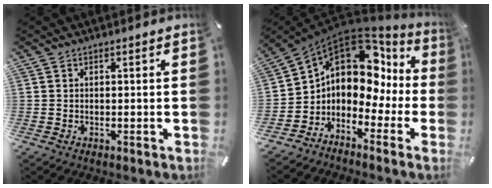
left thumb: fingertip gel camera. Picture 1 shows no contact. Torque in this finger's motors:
{"motor_torque": [0.05, 1.81, 1.44, 1.25, 0.04]}